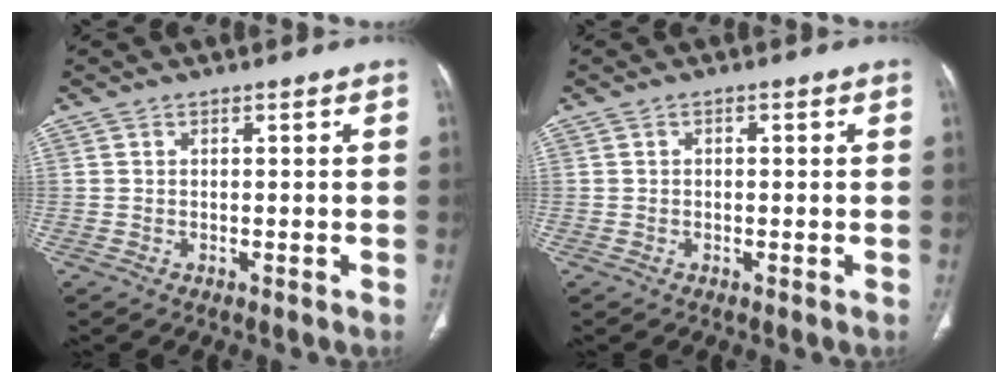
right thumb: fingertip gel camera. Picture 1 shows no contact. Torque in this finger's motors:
{"motor_torque": [0.17, 0.02, -0.09, -0.17, 0.08]}